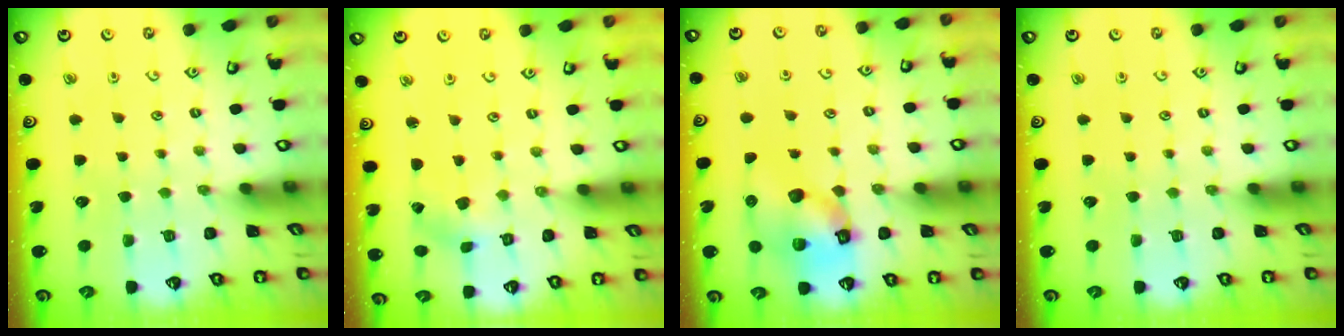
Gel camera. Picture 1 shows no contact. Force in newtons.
{"total": 1.5, "press": 1.5, "slide": 0.3}
{"total": 11.1, "press": 11.0, "slide": 1.5}
{"total": 0.0}